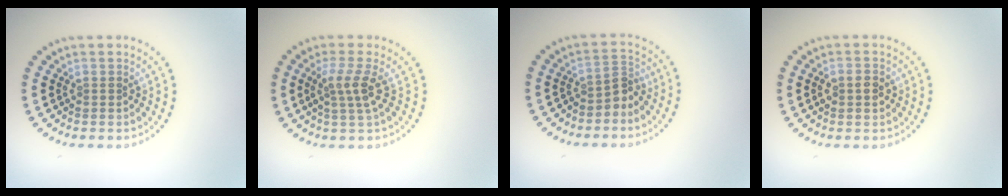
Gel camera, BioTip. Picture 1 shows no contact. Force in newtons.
{"total": 2.7, "press": 2.0, "slide": 1.8}
{"total": 2.2, "press": 1.5, "slide": 1.6}
{"total": 1.4, "press": 1.4, "slide": 0.2}